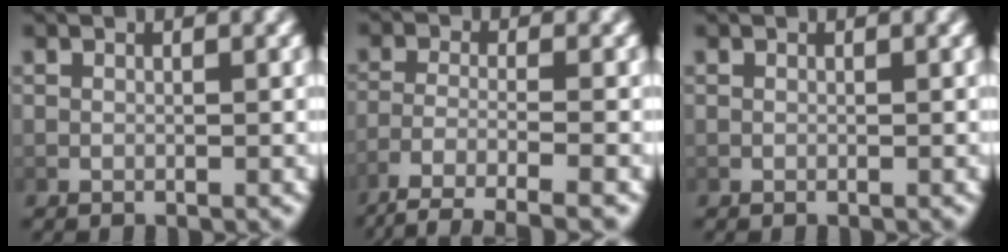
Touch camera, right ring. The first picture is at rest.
{"total": 6.4, "force": [-4.6, 2.0, 3.9], "torque": [-0.073, -0.027, -0.057]}
{"total": 0.0}